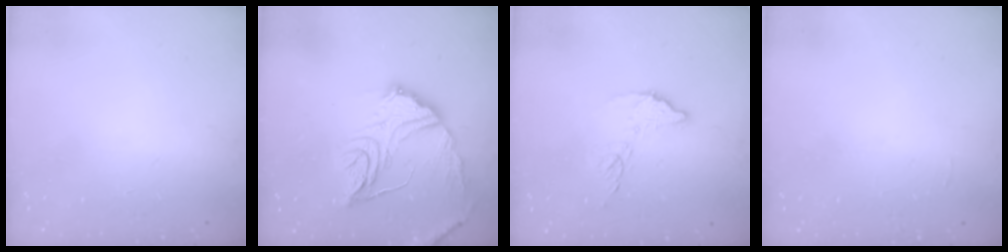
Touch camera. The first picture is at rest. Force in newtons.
{"total": 16.0, "press": 16.0, "slide": 1.5}
{"total": 7.6, "press": 7.6, "slide": 0.2}
{"total": 6.2, "press": 6.2, "slide": 0.4}